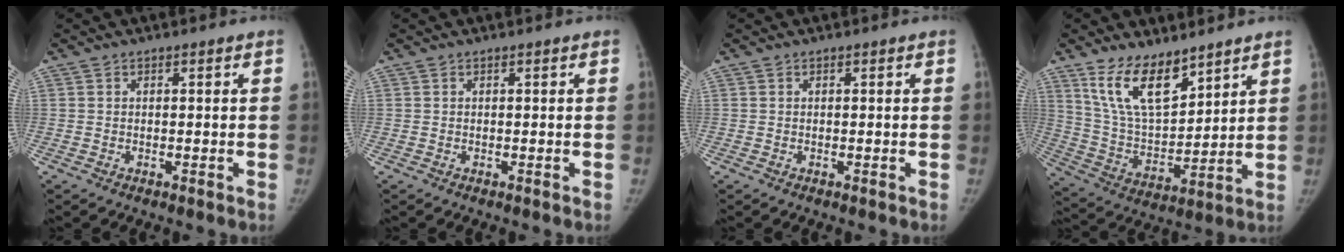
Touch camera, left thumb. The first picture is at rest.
{"total": 0.0}
{"total": 0.0}
{"total": 13.6, "force": [9.3, 5.9, 8.0], "torque": [-0.117, -0.059, 0.192]}